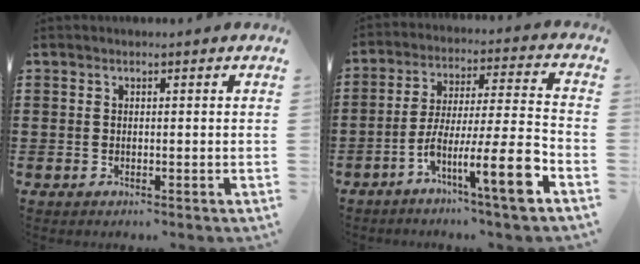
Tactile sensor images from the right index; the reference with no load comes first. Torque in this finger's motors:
{"motor_torque": [1.22, -0.92, 0.71, 0.21]}